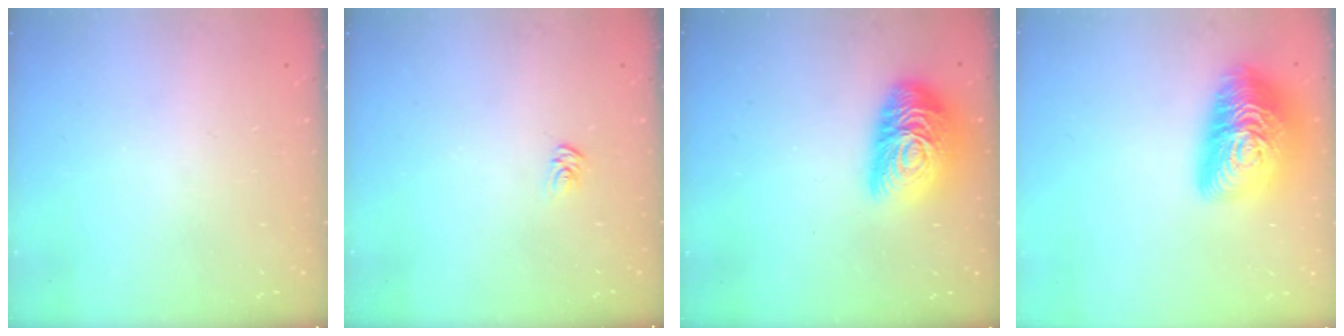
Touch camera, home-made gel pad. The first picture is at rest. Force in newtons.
{"total": 2.5, "press": 2.5, "slide": 0.1}
{"total": 17.5, "press": 17.4, "slide": 1.5}
{"total": 23.6, "press": 23.6, "slide": 0.9}